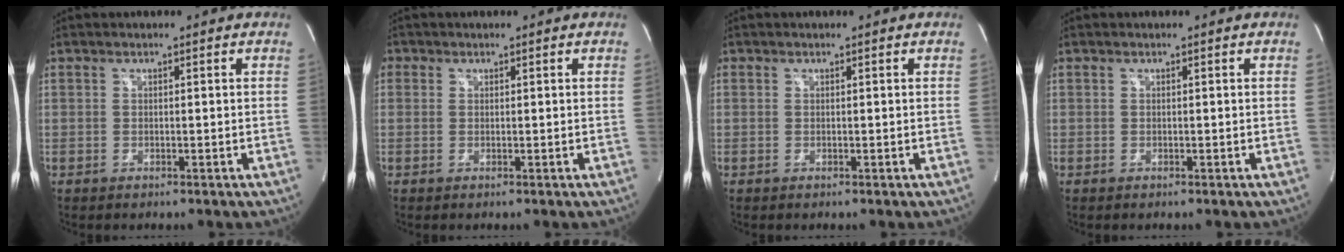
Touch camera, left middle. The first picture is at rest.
{"total": 1.4, "force": [0.5, 1.3, 0.3], "torque": [0.004, 0.005, 0.007]}
{"total": 0.0}
{"total": 0.0}